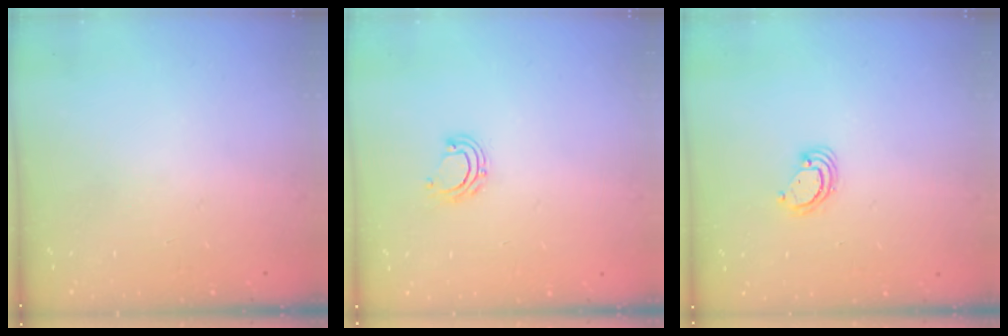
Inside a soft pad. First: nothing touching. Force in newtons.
{"total": 6.1, "press": 6.0, "slide": 1.1}
{"total": 3.8, "press": 3.8, "slide": 0.1}